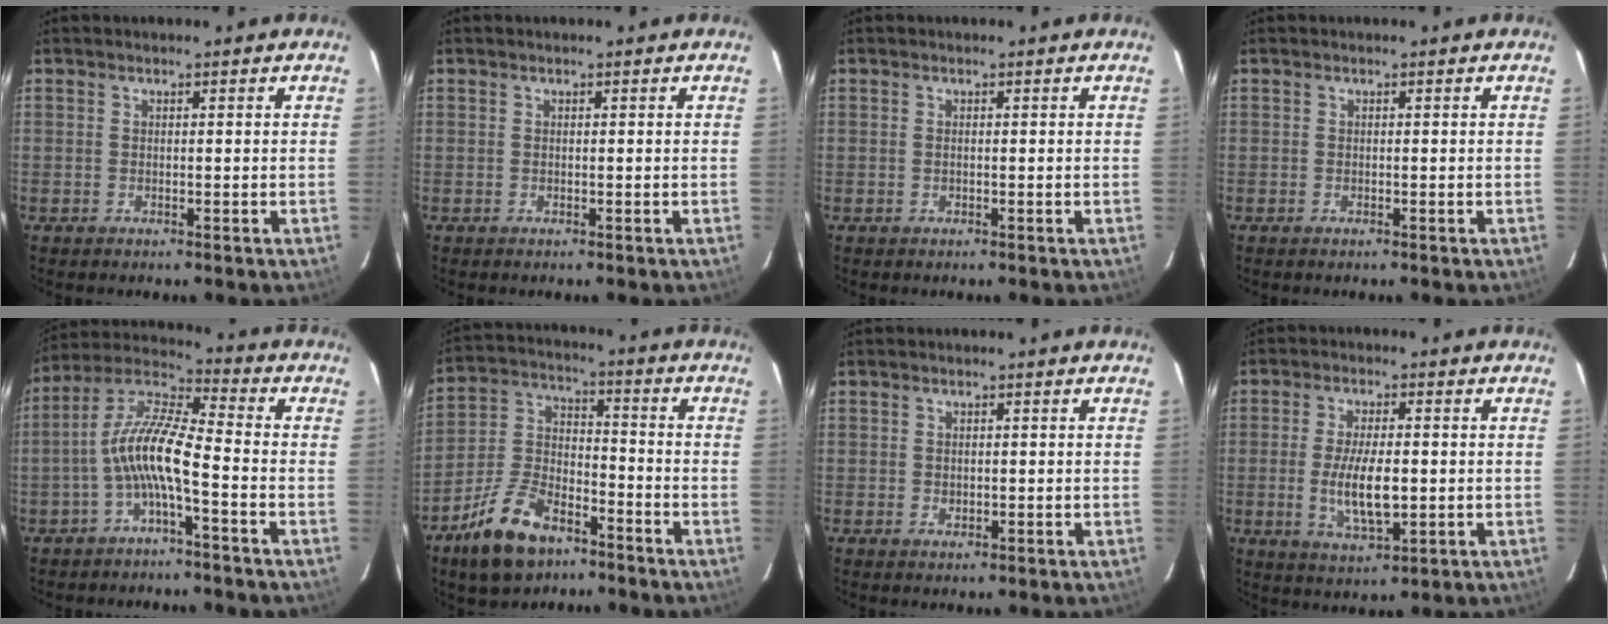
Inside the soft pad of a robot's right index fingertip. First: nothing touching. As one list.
[{"total": 0.0}, {"total": 0.0}, {"total": 0.0}, {"total": 9.9, "force": [-3.3, 1.7, 9.2], "torque": [-0.201, 0.016, -0.067]}, {"total": 14.2, "force": [-9.1, 7.2, 8.2], "torque": [-0.179, 0.012, -0.161]}, {"total": 1.3, "force": [-0.1, 1.1, 0.6], "torque": [-0.008, 0.000, 0.000]}, {"total": 8.9, "force": [-1.1, 3.3, 8.2], "torque": [-0.157, -0.011, -0.016]}]